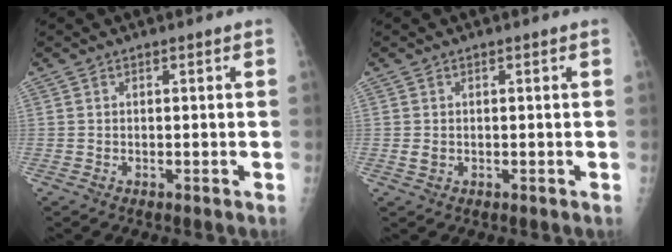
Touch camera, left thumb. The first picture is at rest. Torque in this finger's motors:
{"motor_torque": [-0.03, -0.05, 0.17, -0.07, 0.00]}